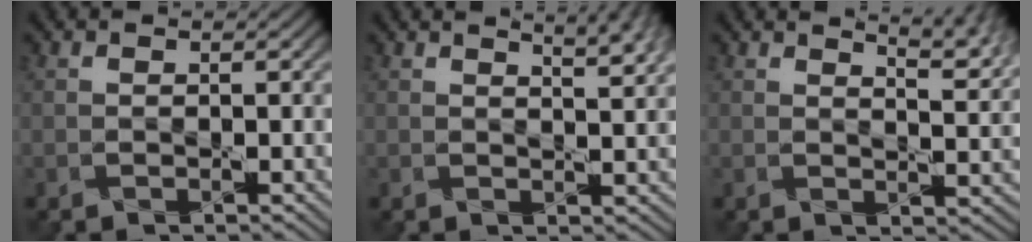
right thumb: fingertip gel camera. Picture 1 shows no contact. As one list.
[{"total": 5.6, "force": [3.5, 1.6, 4.0], "torque": [-0.043, 0.013, 0.032]}, {"total": 6.2, "force": [4.6, 1.4, 3.8], "torque": [-0.049, 0.003, 0.057]}]